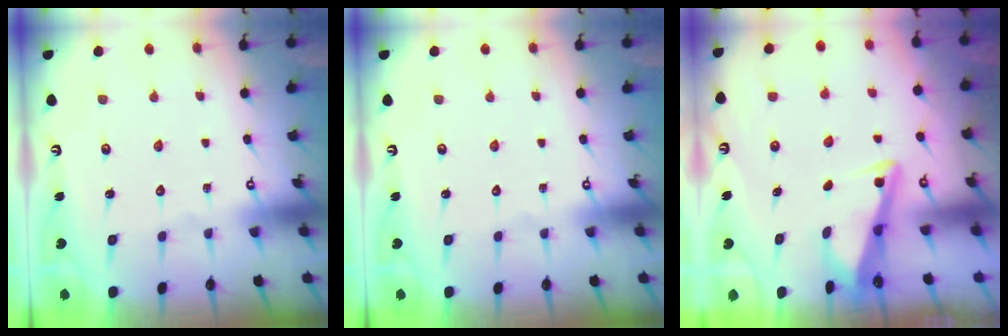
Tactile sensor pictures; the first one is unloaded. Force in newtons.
{"total": 0.0}
{"total": 3.4, "press": 3.4, "slide": 0.4}